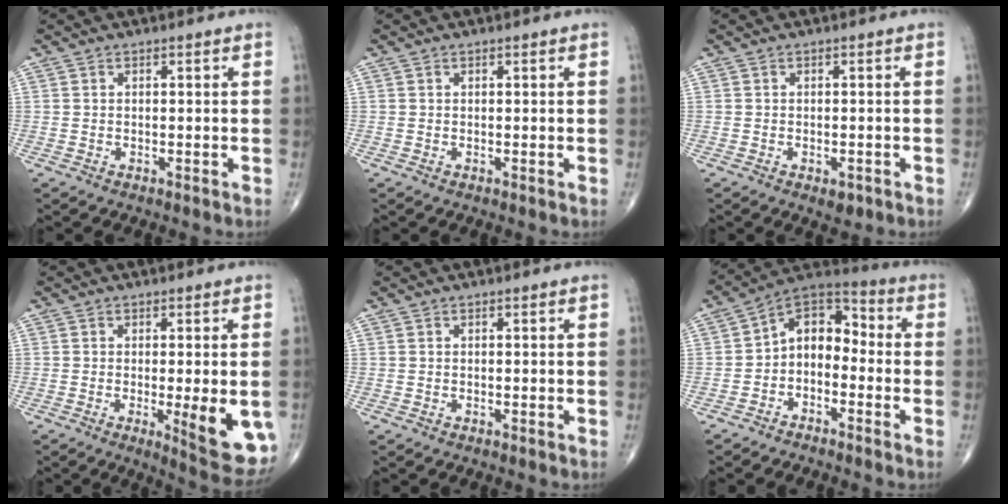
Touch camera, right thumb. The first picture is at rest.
{"total": 0.0}
{"total": 2.2, "force": [-1.1, 1.2, 1.6], "torque": [-0.019, 0.005, -0.008]}
{"total": 10.5, "force": [-2.0, 2.7, 9.9], "torque": [-0.121, -0.023, -0.021]}
{"total": 0.0}
{"total": 9.8, "force": [-2.2, 6.7, 6.8], "torque": [-0.080, 0.054, -0.057]}